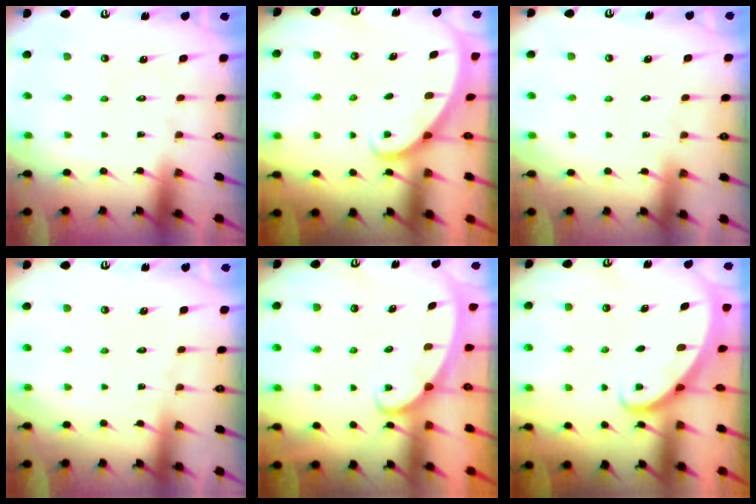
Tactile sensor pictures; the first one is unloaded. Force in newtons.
{"total": 1.9, "press": 1.9, "slide": 0.1}
{"total": 2.2, "press": 2.2, "slide": 0.3}
{"total": 2.6, "press": 2.6, "slide": 0.3}
{"total": 2.5, "press": 2.5, "slide": 0.4}
{"total": 2.8, "press": 2.8, "slide": 0.2}